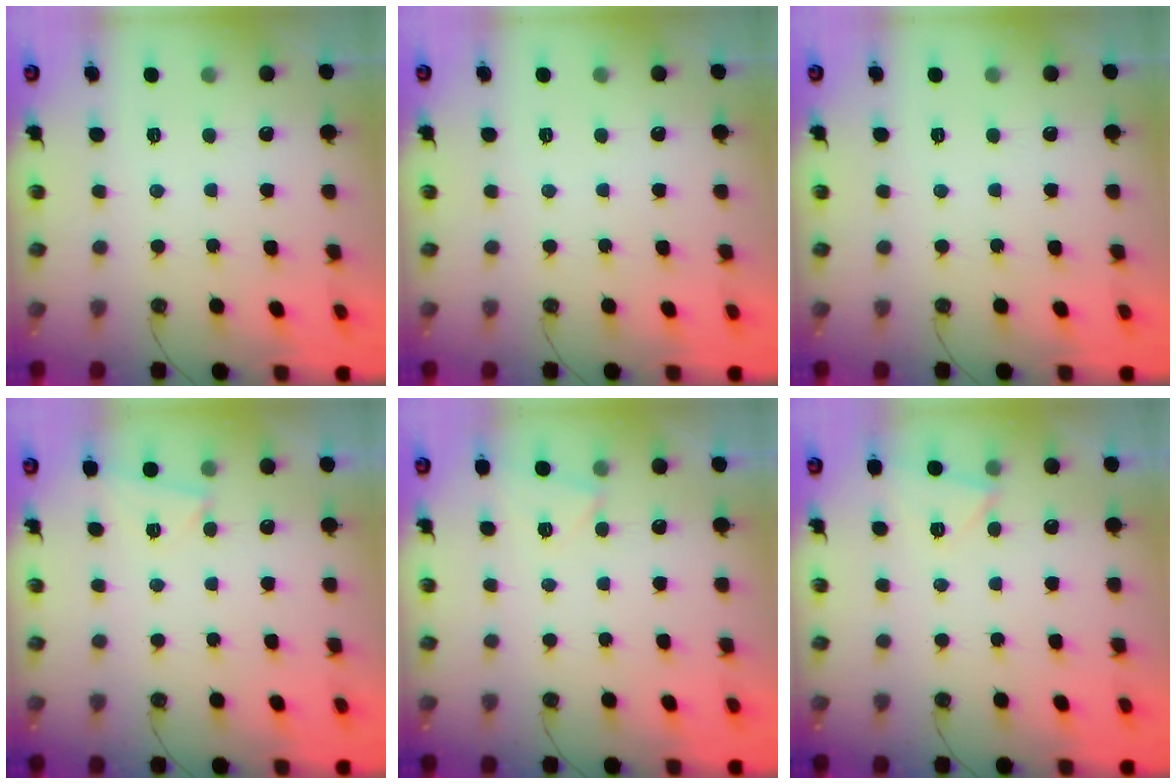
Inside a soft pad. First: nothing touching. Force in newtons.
{"total": 0.0}
{"total": 0.0}
{"total": 2.6, "press": 2.5, "slide": 0.3}
{"total": 3.4, "press": 2.1, "slide": 2.7}
{"total": 4.0, "press": 2.3, "slide": 3.2}